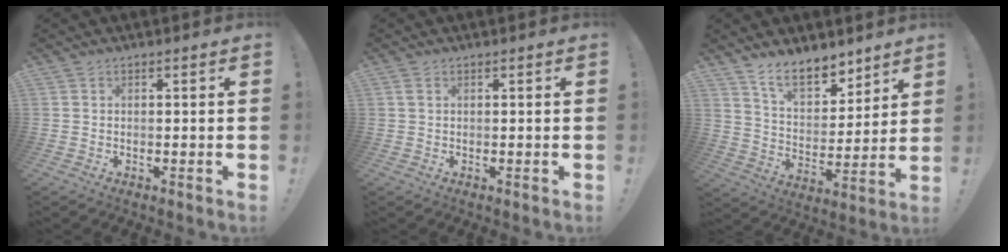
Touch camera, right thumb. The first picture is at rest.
{"total": 0.8, "force": [0.5, 0.4, 0.6], "torque": [-0.004, -0.001, 0.007]}
{"total": 12.0, "force": [9.6, 5.3, 5.0], "torque": [-0.076, -0.068, 0.179]}